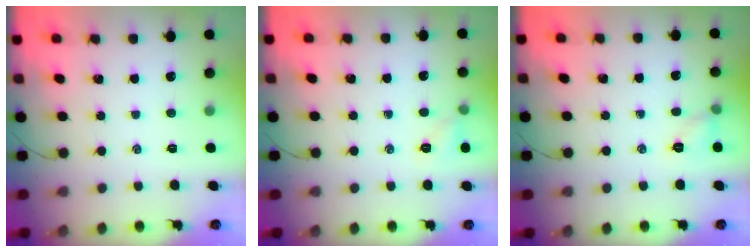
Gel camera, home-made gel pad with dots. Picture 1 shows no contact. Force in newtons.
{"total": 5.6, "press": 5.5, "slide": 1.4}
{"total": 5.6, "press": 5.5, "slide": 1.0}